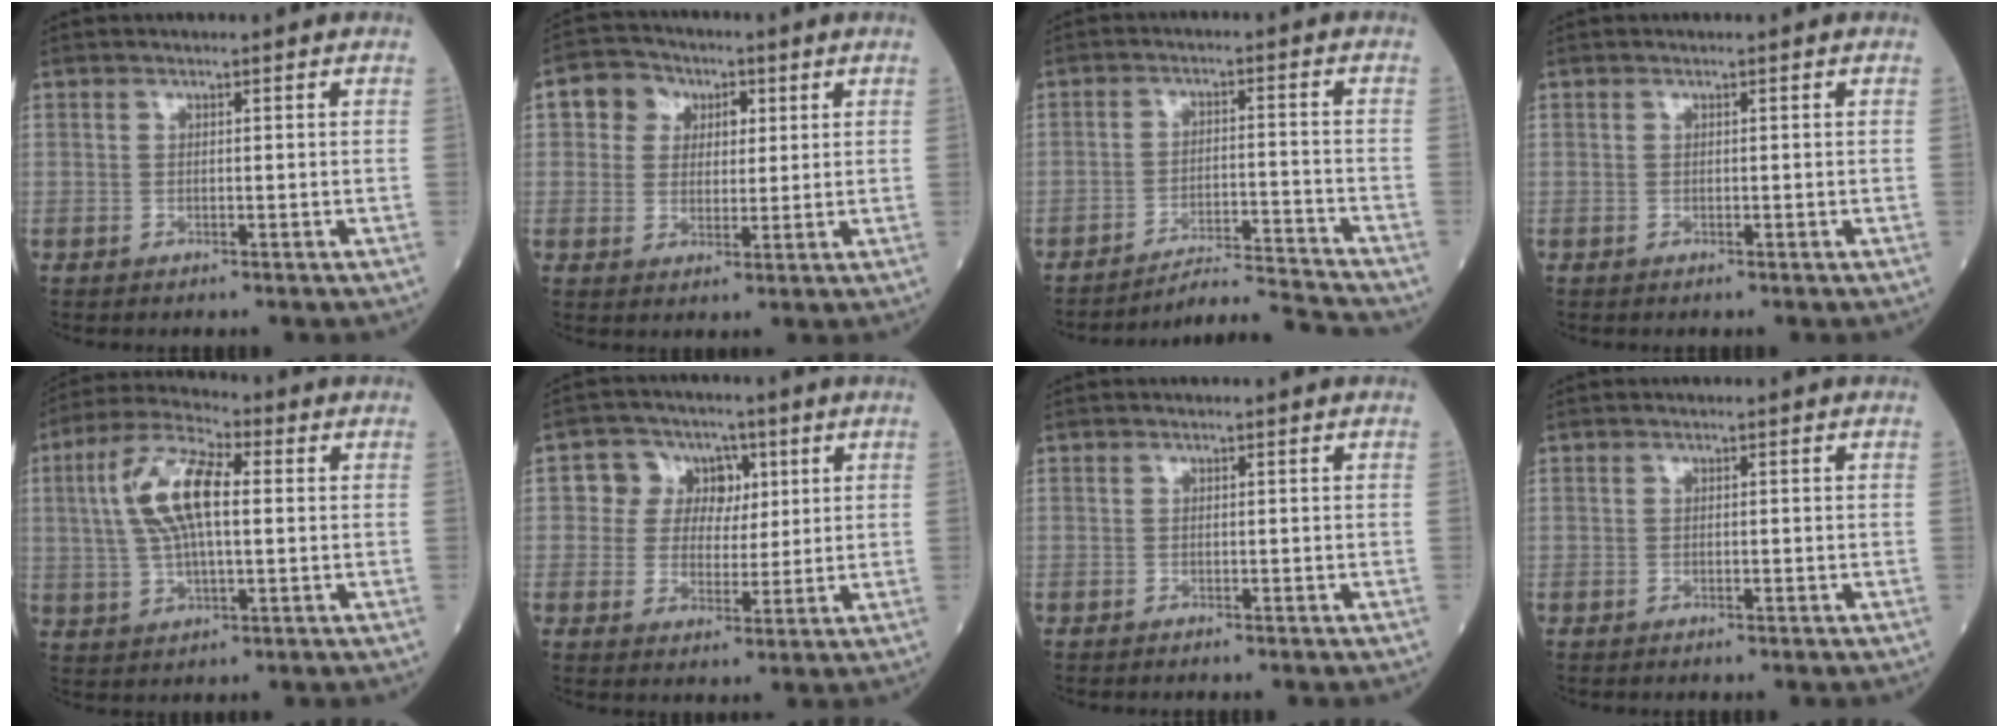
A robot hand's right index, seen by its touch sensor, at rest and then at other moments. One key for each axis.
{"total": 6.3, "fx": 2.1, "fy": 5.4, "fz": 2.5, "tx": -0.037, "ty": 0.025, "tz": 0.036}
{"total": 8.7, "fx": -8.3, "fy": -2.6, "fz": -0.6, "tx": 0.001, "ty": 0.012, "tz": -0.136}
{"total": 0.0}
{"total": 11.2, "fx": 1.9, "fy": 3.5, "fz": 10.4, "tx": -0.224, "ty": 0.021, "tz": 0.035}
{"total": 6.6, "fx": 1.9, "fy": 6.0, "fz": 2.1, "tx": -0.023, "ty": 0.026, "tz": 0.033}
{"total": 0.0}
{"total": 0.0}